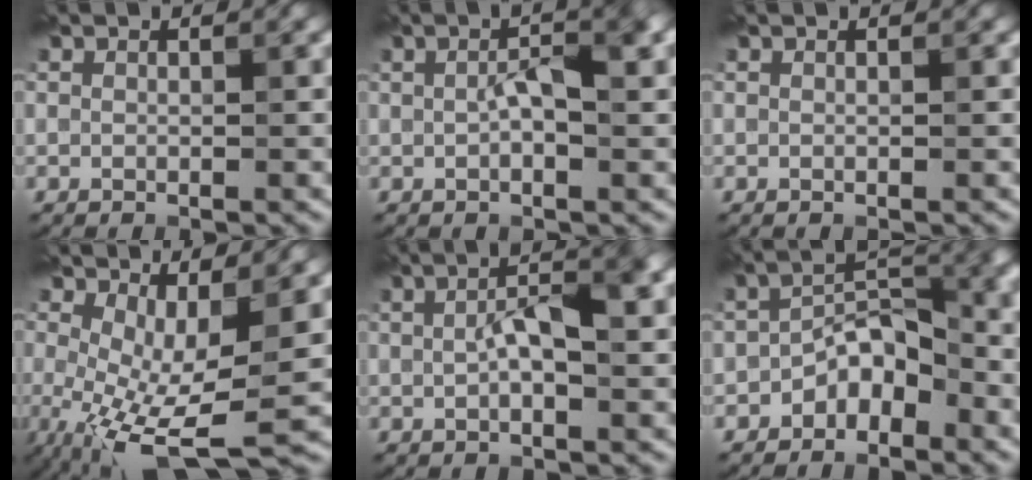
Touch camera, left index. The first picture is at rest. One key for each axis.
{"total": 3.9, "fx": 0.3, "fy": 1.3, "fz": 3.7, "tx": -0.068, "ty": 0.007, "tz": 0.003}
{"total": 0.0}
{"total": 8.4, "fx": -1.5, "fy": 3.3, "fz": 7.6, "tx": -0.155, "ty": -0.015, "tz": -0.020}
{"total": 5.2, "fx": 0.6, "fy": 1.9, "fz": 4.8, "tx": -0.087, "ty": 0.009, "tz": 0.007}
{"total": 4.9, "fx": -2.6, "fy": 2.6, "fz": 3.2, "tx": -0.040, "ty": 0.018, "tz": -0.052}